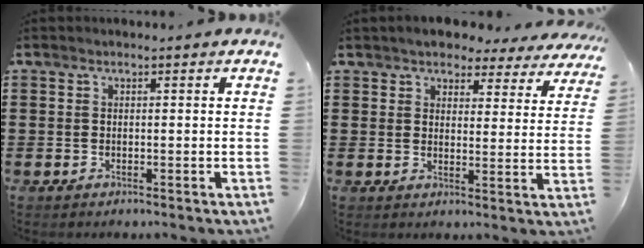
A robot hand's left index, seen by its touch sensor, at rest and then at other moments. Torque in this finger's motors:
{"motor_torque": [1.10, -1.04, 0.03, 0.03]}